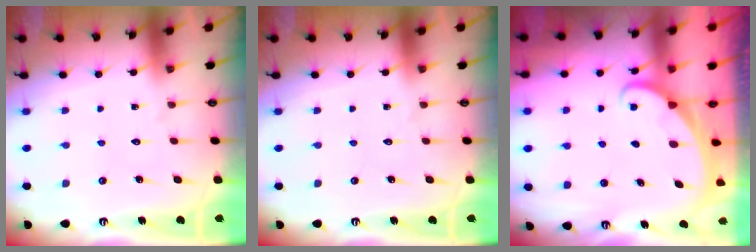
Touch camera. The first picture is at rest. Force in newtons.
{"total": 0.0}
{"total": 1.8, "press": 1.8, "slide": 0.1}